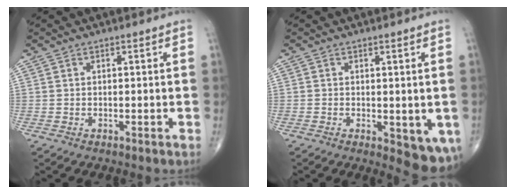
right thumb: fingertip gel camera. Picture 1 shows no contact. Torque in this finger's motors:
{"motor_torque": [0.35, 0.48, -0.05, -0.07, -0.03]}